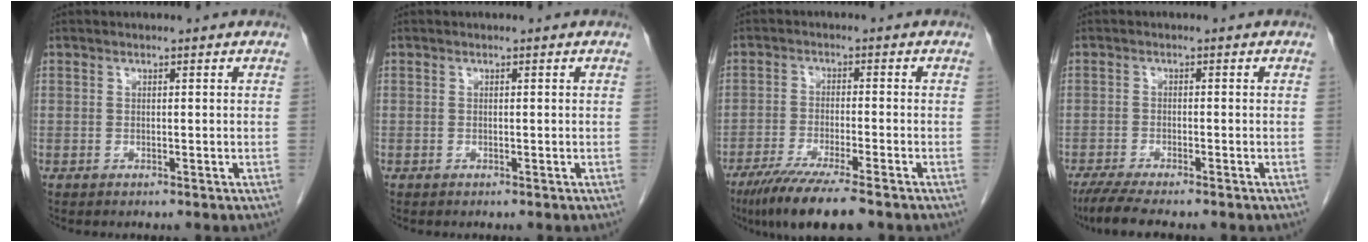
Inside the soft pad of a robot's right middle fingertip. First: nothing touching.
{"total": 0.0}
{"total": 9.5, "force": [-7.0, 0.2, 6.4], "torque": [-0.106, -0.026, -0.116]}
{"total": 7.3, "force": [-6.0, 0.7, 4.1], "torque": [-0.069, -0.020, -0.097]}